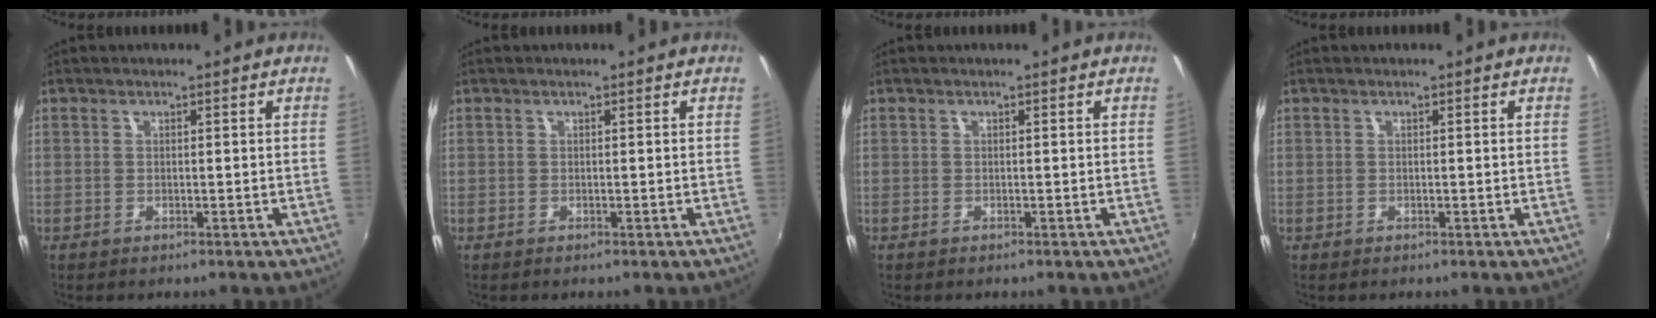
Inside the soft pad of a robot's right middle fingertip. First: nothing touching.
{"total": 0.0}
{"total": 0.0}
{"total": 0.0}